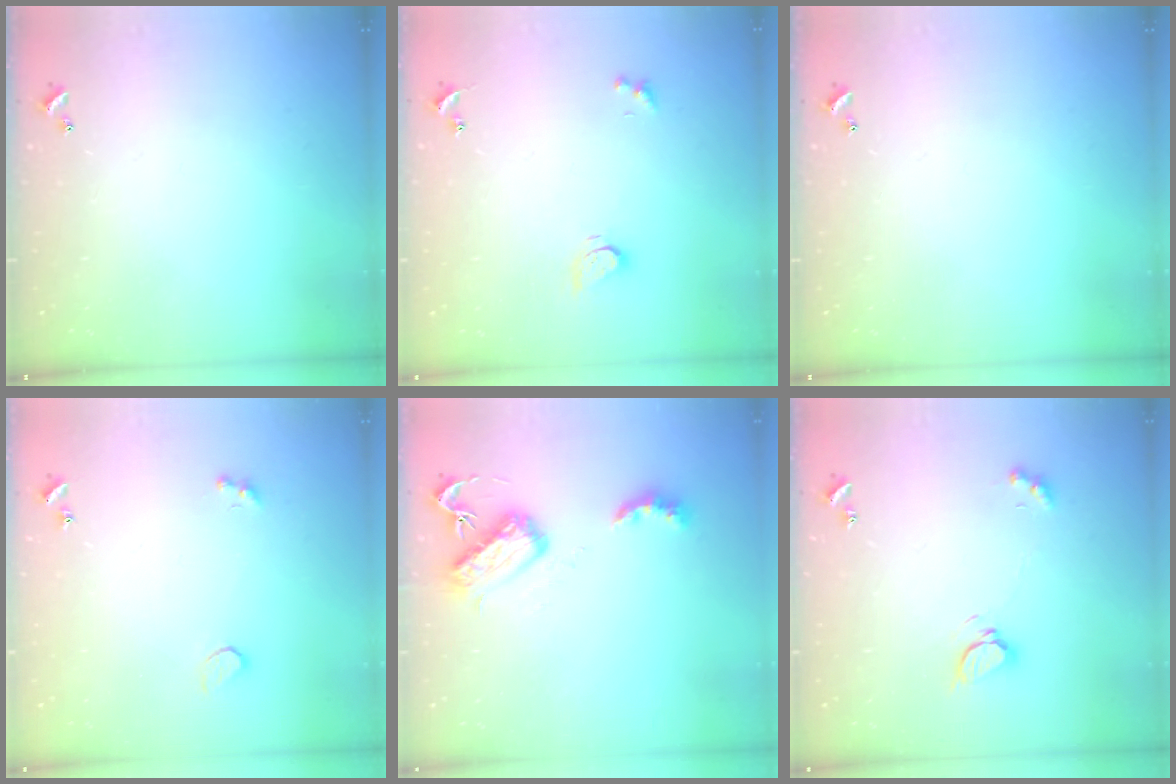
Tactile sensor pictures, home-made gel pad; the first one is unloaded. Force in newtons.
{"total": 2.6, "press": 2.6, "slide": 0.2}
{"total": 0.0}
{"total": 2.6, "press": 2.2, "slide": 1.2}
{"total": 6.1, "press": 6.0, "slide": 0.5}
{"total": 4.3, "press": 4.2, "slide": 0.4}